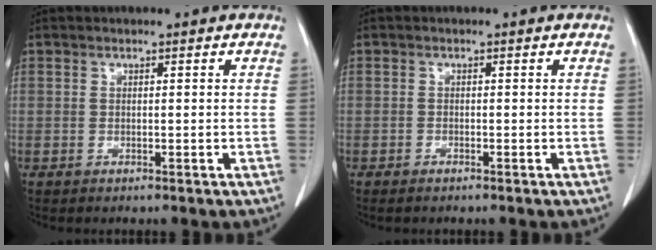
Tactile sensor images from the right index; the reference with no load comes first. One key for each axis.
{"total": 0.9, "fx": -0.7, "fy": 0.2, "fz": 0.4, "tx": -0.010, "ty": -0.002, "tz": -0.010}